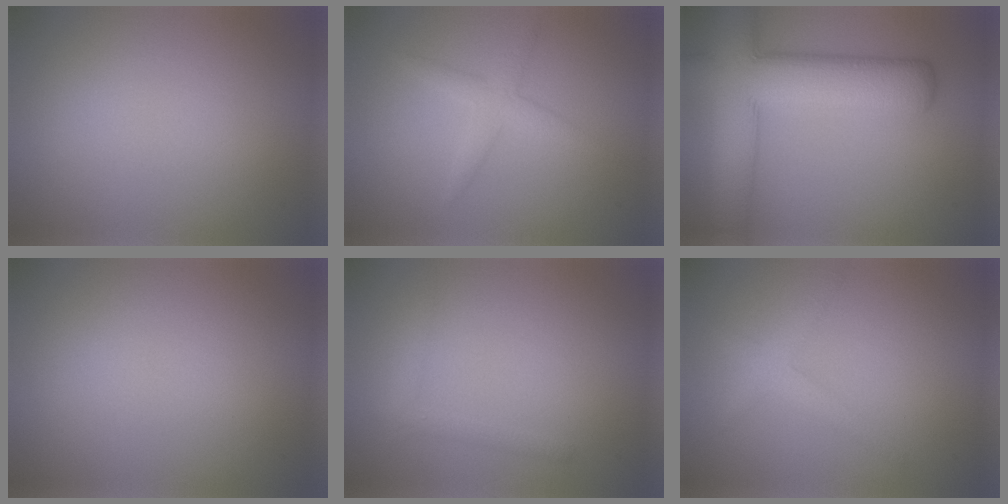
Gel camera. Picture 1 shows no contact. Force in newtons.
{"total": 2.2, "press": 2.2, "slide": 0.0}
{"total": 10.5, "press": 10.4, "slide": 0.6}
{"total": 0.0}
{"total": 1.3, "press": 1.3, "slide": 0.1}
{"total": 1.8, "press": 1.8, "slide": 0.1}